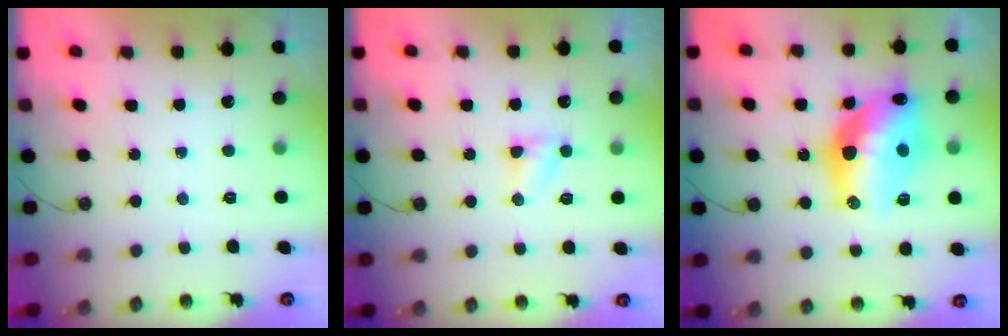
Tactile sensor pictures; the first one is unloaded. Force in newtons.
{"total": 3.3, "press": 3.3, "slide": 0.3}
{"total": 18.9, "press": 18.7, "slide": 2.7}